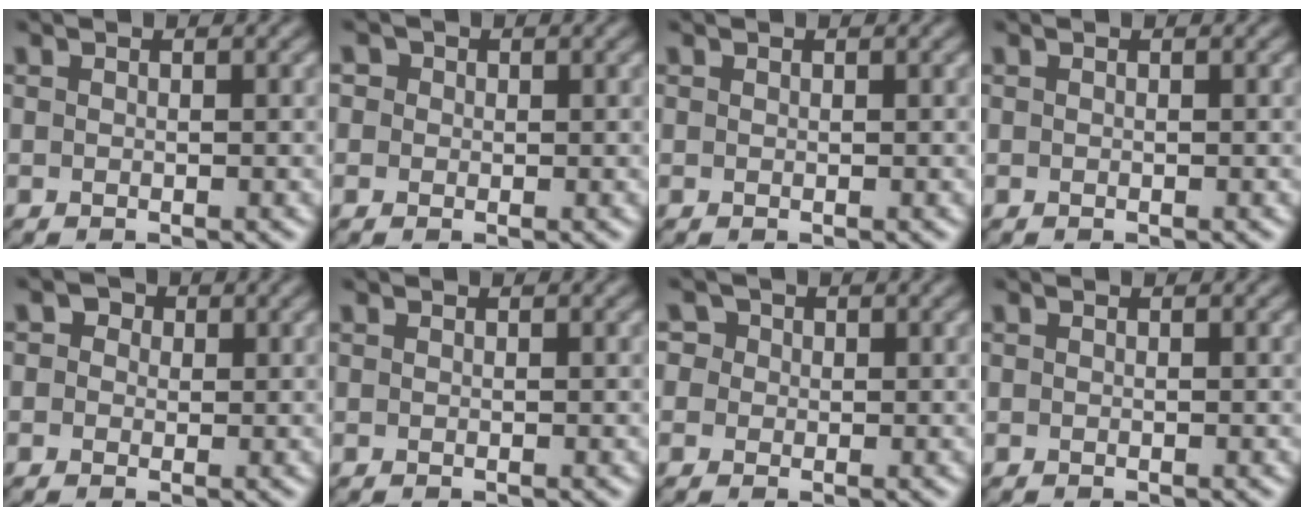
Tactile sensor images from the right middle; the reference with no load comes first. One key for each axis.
{"total": 1.3, "fx": 0.4, "fy": 1.2, "fz": 0.3, "tx": -0.001, "ty": -0.002, "tz": -0.001}
{"total": 0.0}
{"total": 0.0}
{"total": 2.6, "fx": 1.1, "fy": 2.1, "fz": 1.2, "tx": -0.020, "ty": 0.000, "tz": -0.001}
{"total": 0.0}
{"total": 2.8, "fx": 1.1, "fy": 2.4, "fz": 0.9, "tx": -0.022, "ty": 0.003, "tz": 0.005}
{"total": 0.0}